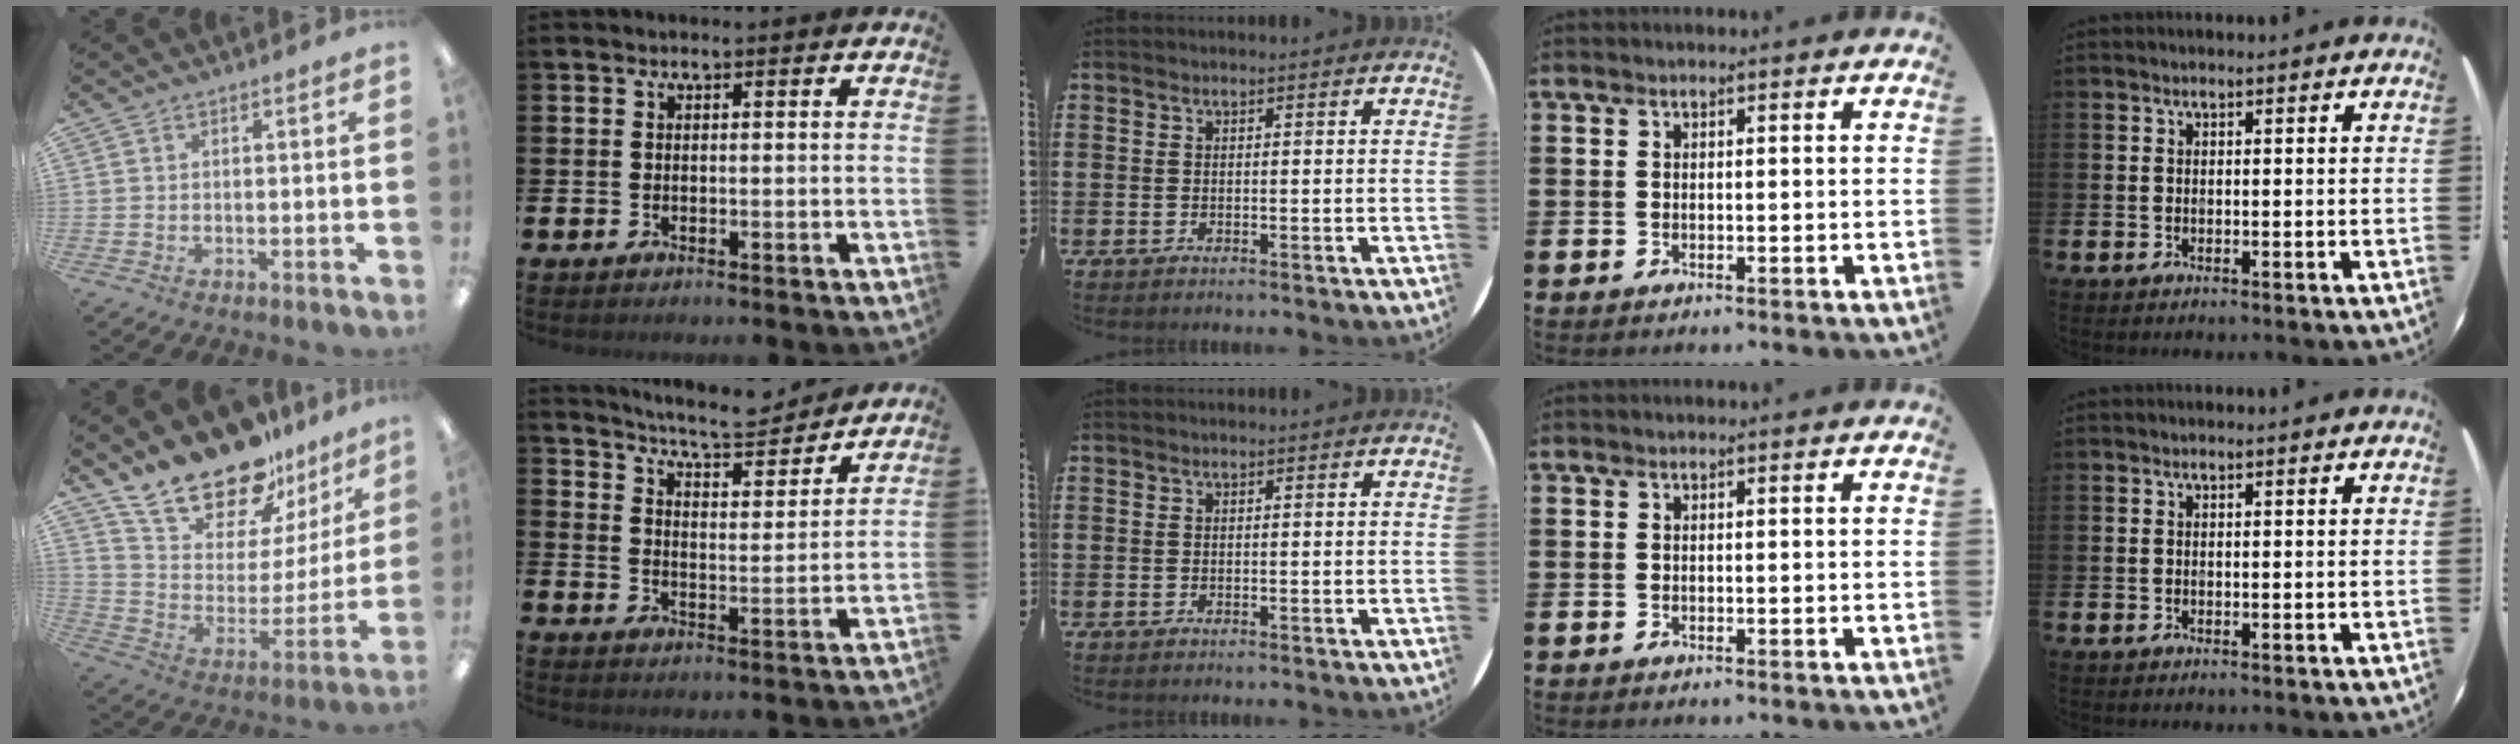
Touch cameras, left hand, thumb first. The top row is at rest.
{"thumb": {"total": 20.2, "force": [17.5, 7.9, 6.3], "torque": [-0.123, -0.138, 0.316]}, "index": {"total": 7.3, "force": [7.0, 0.7, 1.7], "torque": [-0.048, -0.049, 0.121]}}